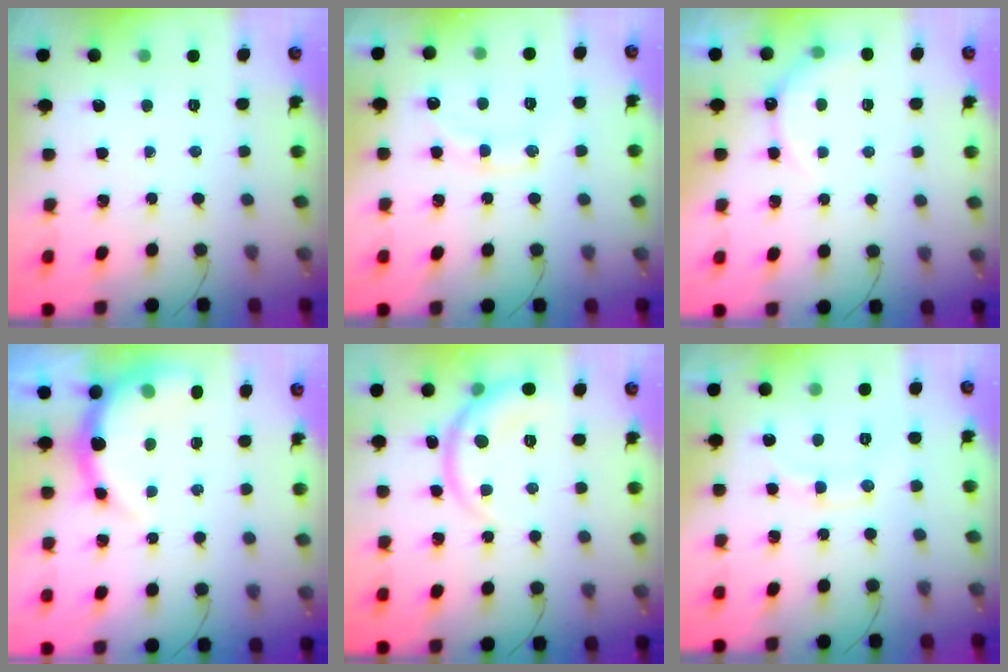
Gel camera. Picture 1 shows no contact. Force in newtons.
{"total": 12.5, "press": 12.5, "slide": 0.8}
{"total": 4.8, "press": 4.7, "slide": 0.8}
{"total": 8.1, "press": 8.0, "slide": 1.2}
{"total": 7.4, "press": 7.3, "slide": 0.9}
{"total": 8.7, "press": 8.7, "slide": 0.5}